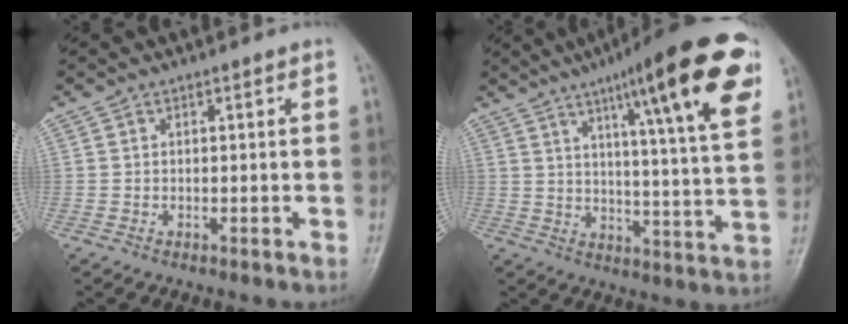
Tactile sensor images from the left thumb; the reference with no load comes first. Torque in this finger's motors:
{"motor_torque": [0.96, 0.80, 1.61, -1.19, 0.24]}